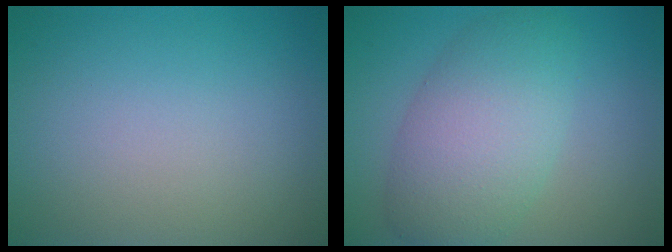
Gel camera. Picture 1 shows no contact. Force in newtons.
{"total": 5.4, "press": 5.4, "slide": 0.5}